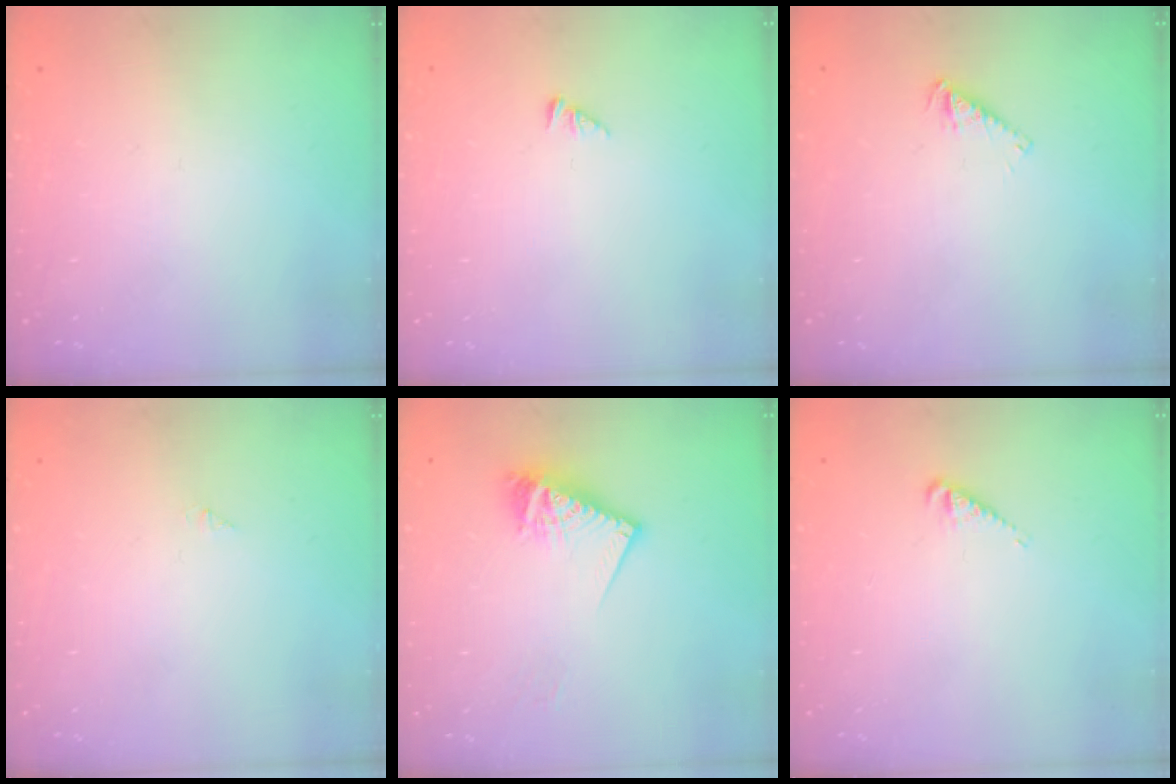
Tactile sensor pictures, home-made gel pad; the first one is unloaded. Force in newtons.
{"total": 0.7, "press": 0.7, "slide": 0.1}
{"total": 2.9, "press": 2.9, "slide": 0.1}
{"total": 0.0}
{"total": 10.6, "press": 10.6, "slide": 1.1}
{"total": 3.7, "press": 3.7, "slide": 0.5}